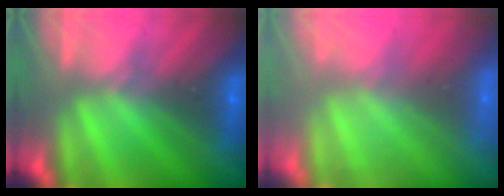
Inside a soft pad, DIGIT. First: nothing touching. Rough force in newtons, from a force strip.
{"total": 5.8}